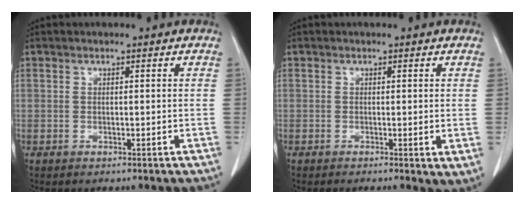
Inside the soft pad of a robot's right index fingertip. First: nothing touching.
{"total": 2.1, "force": [-0.4, 0.5, 2.0], "torque": [-0.027, -0.008, -0.007]}